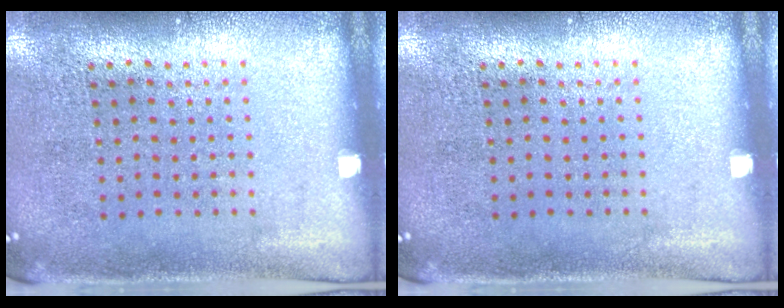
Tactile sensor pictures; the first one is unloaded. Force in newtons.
{"total": 0.0}